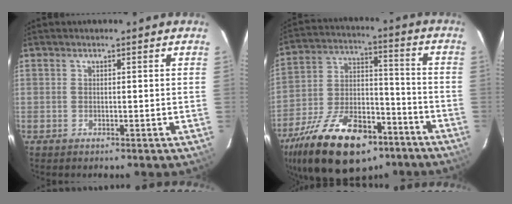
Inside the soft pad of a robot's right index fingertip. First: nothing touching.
{"total": 24.7, "force": [-15.5, 12.0, 15.0], "torque": [-0.294, -0.007, -0.243]}